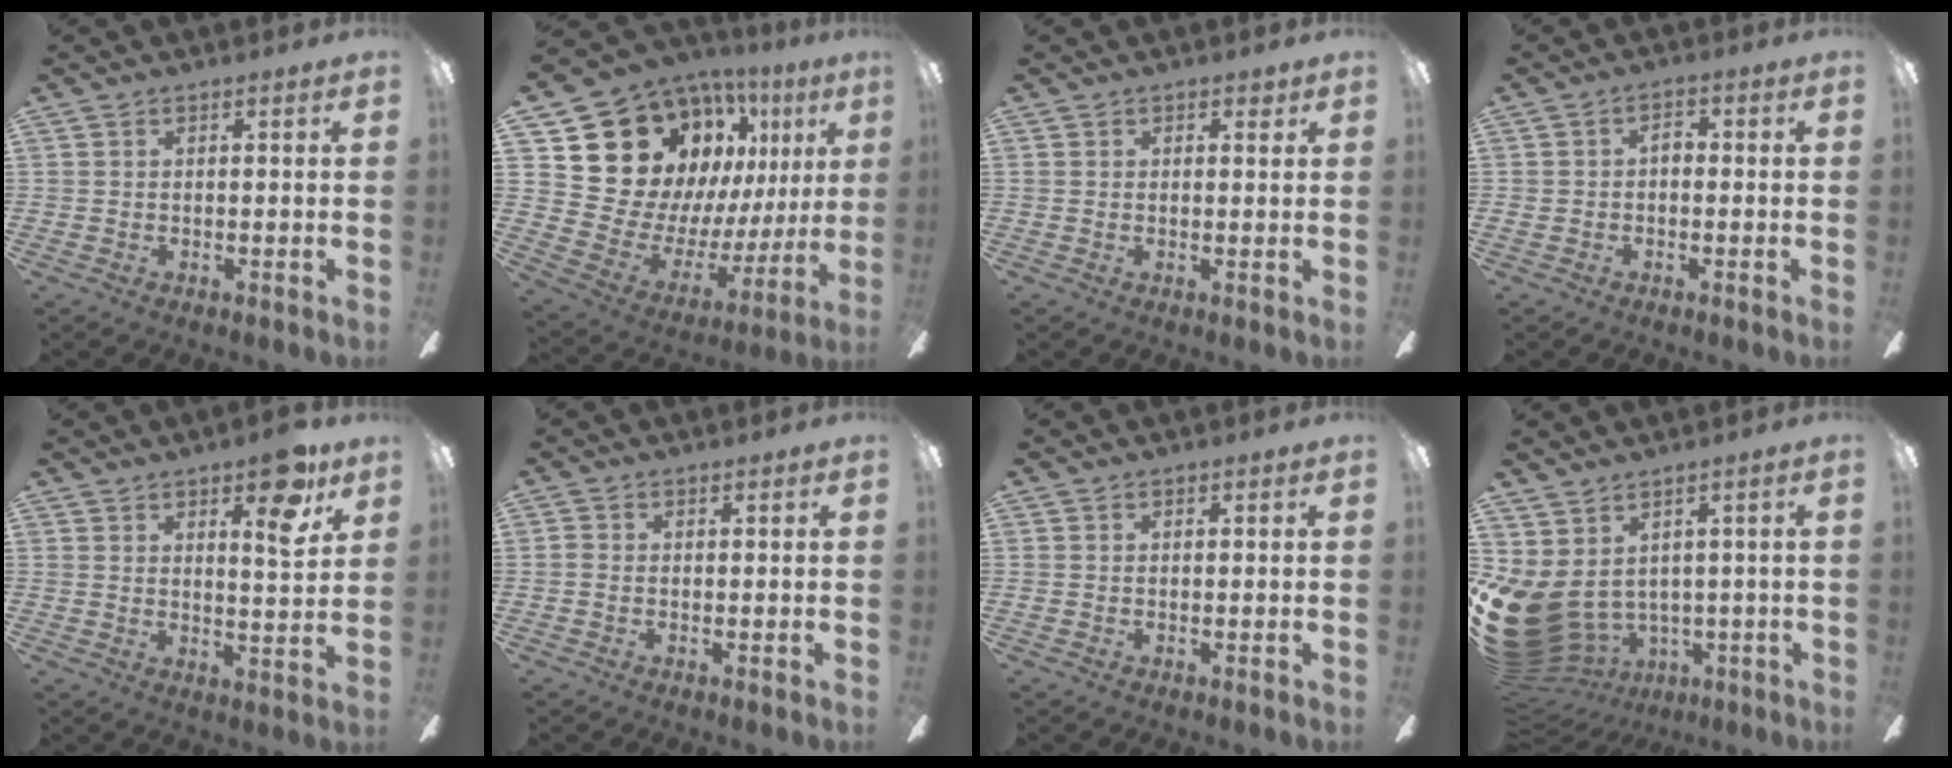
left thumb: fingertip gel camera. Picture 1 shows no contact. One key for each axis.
{"total": 20.4, "fx": 12.0, "fy": 14.7, "fz": 7.5, "tx": -0.154, "ty": -0.098, "tz": 0.253}
{"total": 1.3, "fx": 0.8, "fy": 0.8, "fz": 0.5, "tx": 0.005, "ty": -0.003, "tz": 0.012}
{"total": 2.7, "fx": -0.9, "fy": 1.8, "fz": 1.8, "tx": -0.035, "ty": 0.015, "tz": -0.021}
{"total": 9.4, "fx": 5.7, "fy": 3.1, "fz": 6.8, "tx": -0.081, "ty": -0.029, "tz": 0.089}
{"total": 0.6, "fx": -0.2, "fy": 0.3, "fz": 0.5, "tx": -0.011, "ty": 0.002, "tz": -0.004}
{"total": 0.0}
{"total": 12.5, "fx": -1.1, "fy": 9.5, "fz": 8.1, "tx": -0.190, "ty": -0.018, "tz": -0.007}